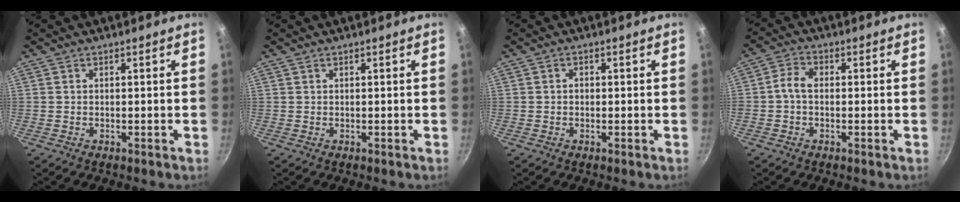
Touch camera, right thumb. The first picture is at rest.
{"total": 0.0}
{"total": 1.2, "force": [0.0, 1.0, 0.6], "torque": [-0.010, 0.006, -0.001]}
{"total": 3.8, "force": [-0.3, 2.5, 2.8], "torque": [-0.056, 0.017, -0.016]}